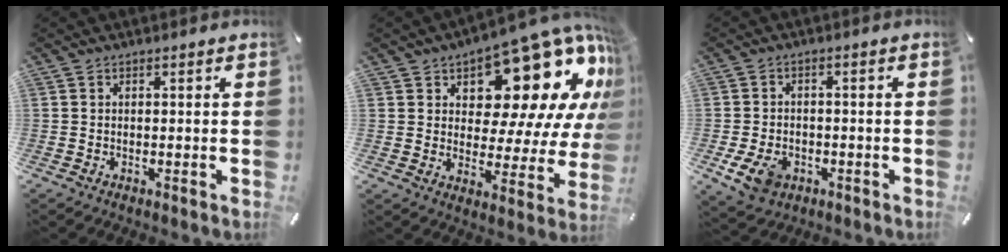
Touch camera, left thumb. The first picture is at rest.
{"total": 18.8, "force": [11.6, 9.8, 11.1], "torque": [-0.143, -0.101, 0.194]}
{"total": 6.9, "force": [-2.5, 5.2, 3.8], "torque": [-0.083, 0.006, -0.049]}